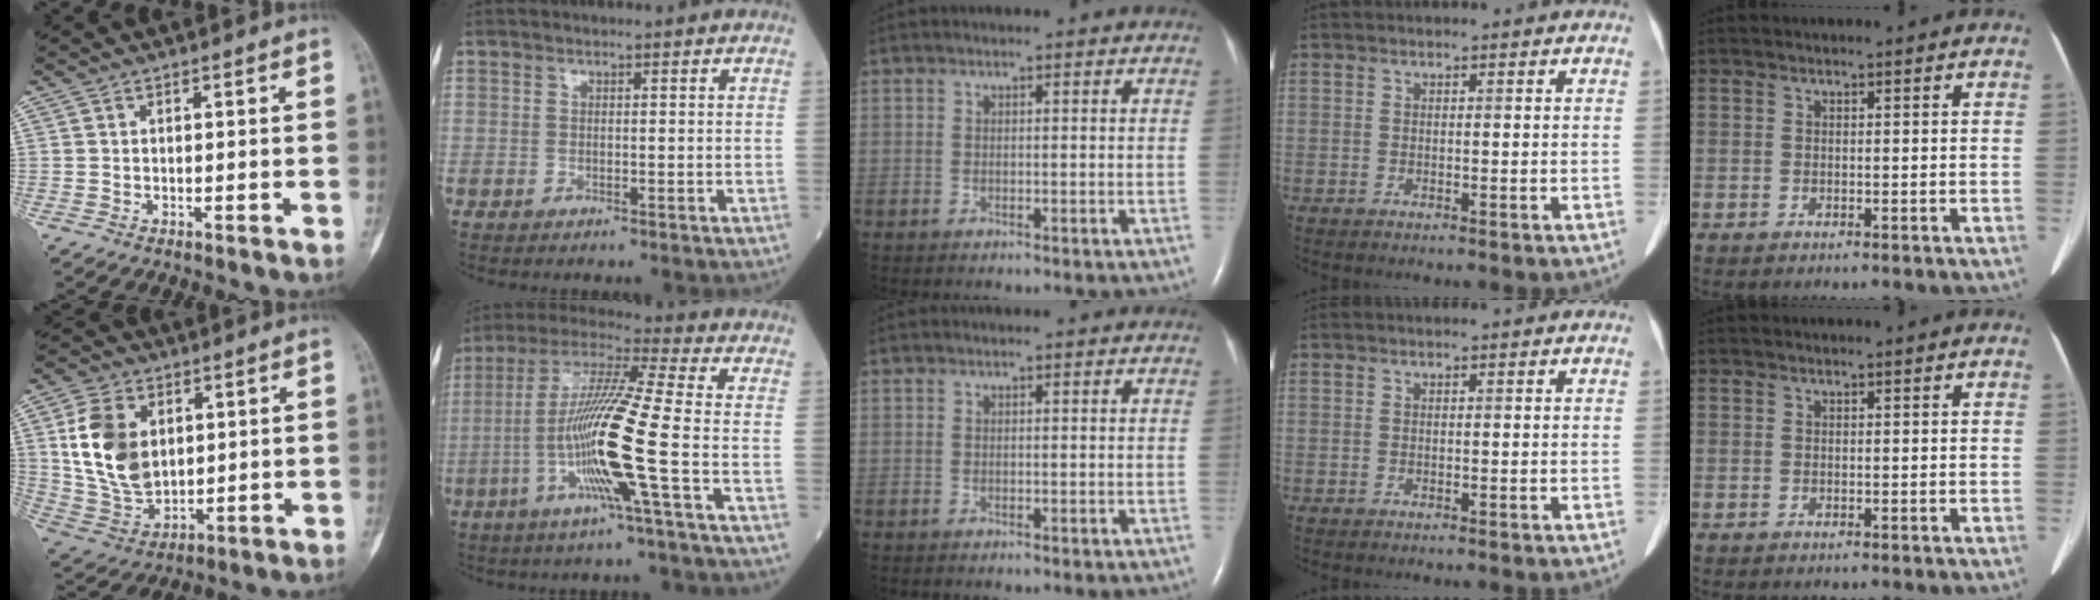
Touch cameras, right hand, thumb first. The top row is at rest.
{"thumb": {"total": 14.5, "force": [3.4, 10.0, 9.9], "torque": [-0.167, -0.014, 0.076]}, "index": {"total": 14.5, "force": [-4.1, -1.6, 13.8], "torque": [-0.278, -0.007, -0.087]}}